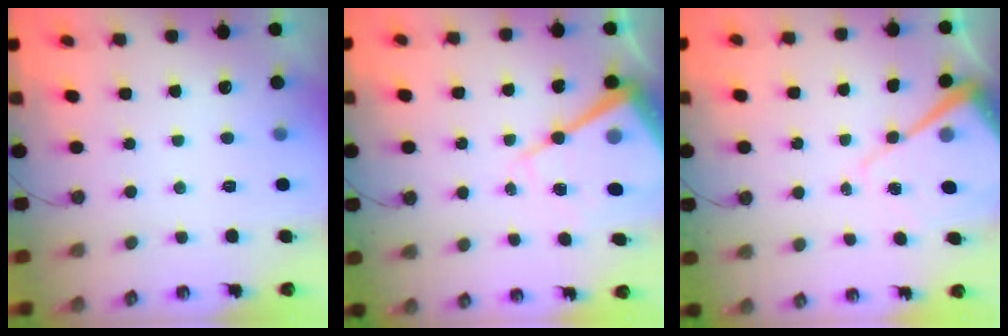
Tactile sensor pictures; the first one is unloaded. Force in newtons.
{"total": 15.1, "press": 15.0, "slide": 1.1}
{"total": 9.4, "press": 9.4, "slide": 0.8}